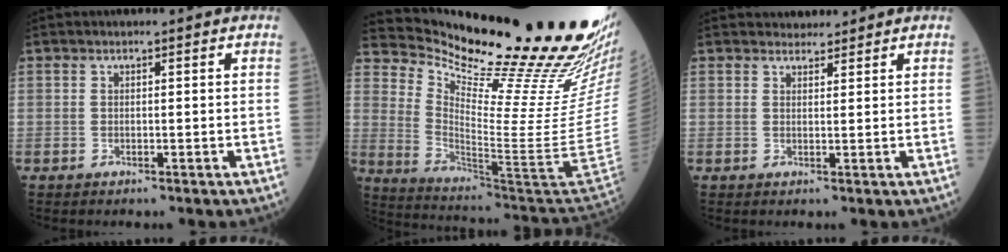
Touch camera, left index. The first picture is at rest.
{"total": 27.8, "force": [22.6, -0.3, 16.3], "torque": [-0.262, -0.115, 0.321]}
{"total": 2.2, "force": [2.1, 0.6, -0.1], "torque": [0.001, 0.008, 0.033]}